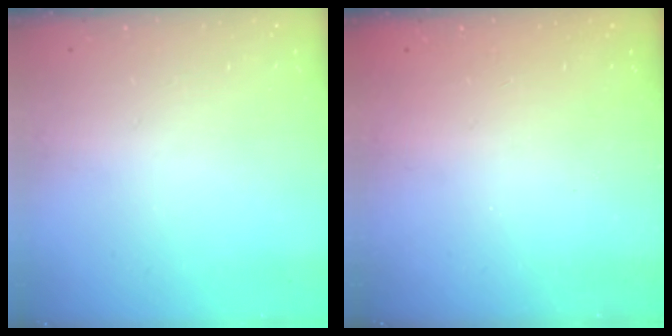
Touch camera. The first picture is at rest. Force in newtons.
{"total": 2.3, "press": 2.2, "slide": 0.8}